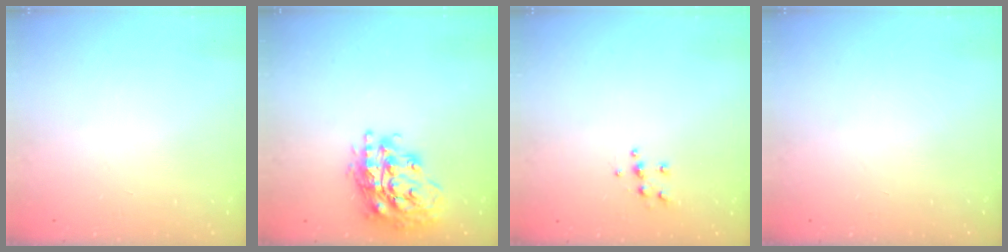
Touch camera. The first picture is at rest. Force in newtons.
{"total": 21.2, "press": 21.1, "slide": 2.1}
{"total": 5.7, "press": 5.7, "slide": 0.6}
{"total": 0.0}